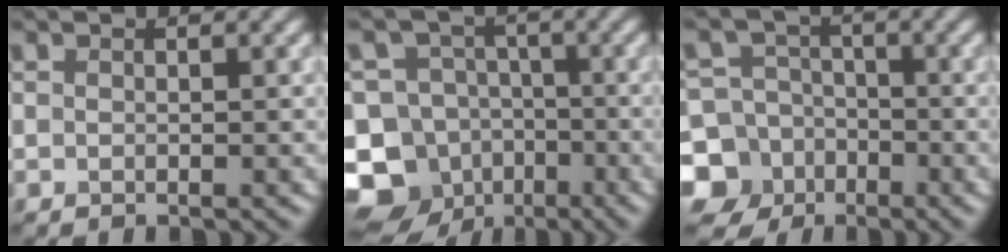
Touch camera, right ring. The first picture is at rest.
{"total": 12.3, "force": [-6.5, 9.9, 3.0], "torque": [-0.059, -0.008, -0.127]}
{"total": 11.1, "force": [-5.1, 9.7, 2.1], "torque": [-0.052, -0.034, -0.117]}